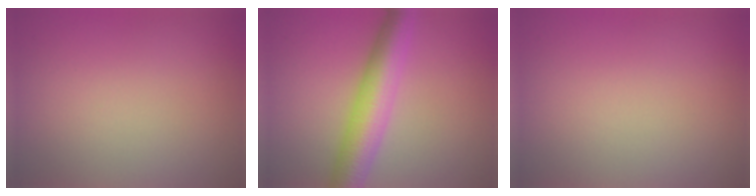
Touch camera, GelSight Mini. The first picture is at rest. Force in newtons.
{"total": 6.8, "press": 6.8, "slide": 0.0}
{"total": 0.0}